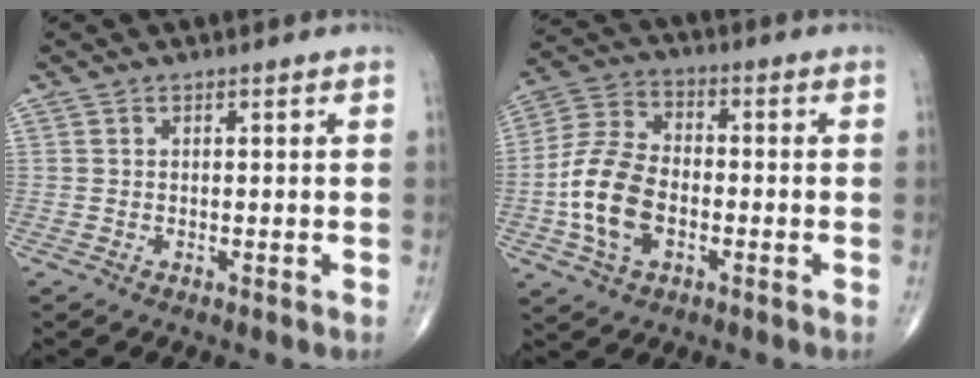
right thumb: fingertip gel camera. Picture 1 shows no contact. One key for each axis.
{"total": 12.6, "fx": -3.0, "fy": 7.8, "fz": 9.4, "tx": -0.181, "ty": 0.024, "tz": -0.063}